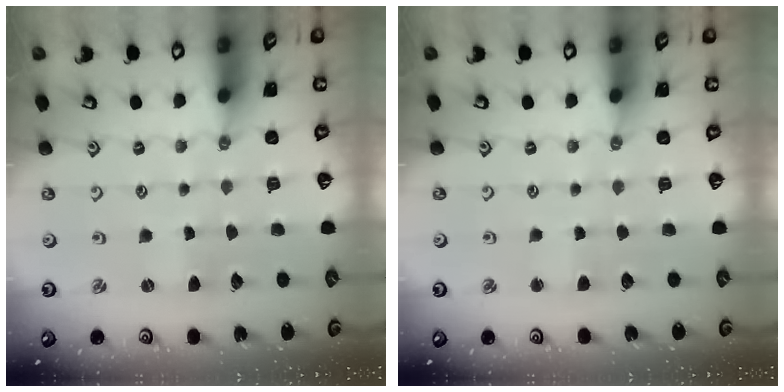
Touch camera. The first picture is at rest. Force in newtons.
{"total": 2.2, "press": 2.2, "slide": 0.3}